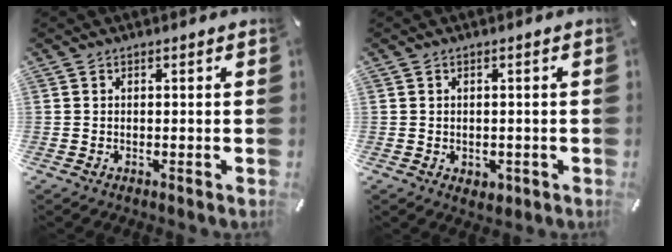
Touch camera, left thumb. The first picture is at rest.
{"total": 1.7, "force": [-0.3, 1.5, 0.7], "torque": [-0.014, 0.003, -0.006]}